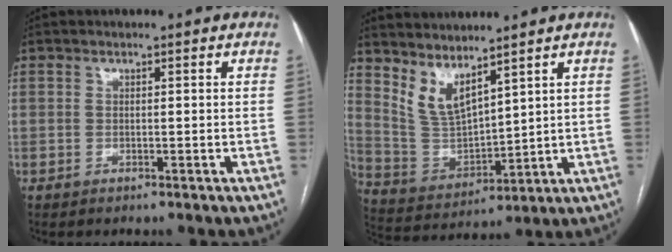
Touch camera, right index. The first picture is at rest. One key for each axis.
{"total": 7.9, "fx": 6.2, "fy": 2.0, "fz": 4.5, "tx": -0.104, "ty": -0.013, "tz": 0.147}